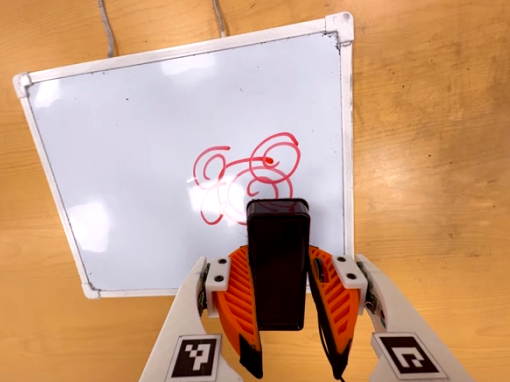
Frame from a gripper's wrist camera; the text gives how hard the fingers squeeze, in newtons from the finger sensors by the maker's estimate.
{"total": 4.0, "left": 2.7, "right": 5.2}